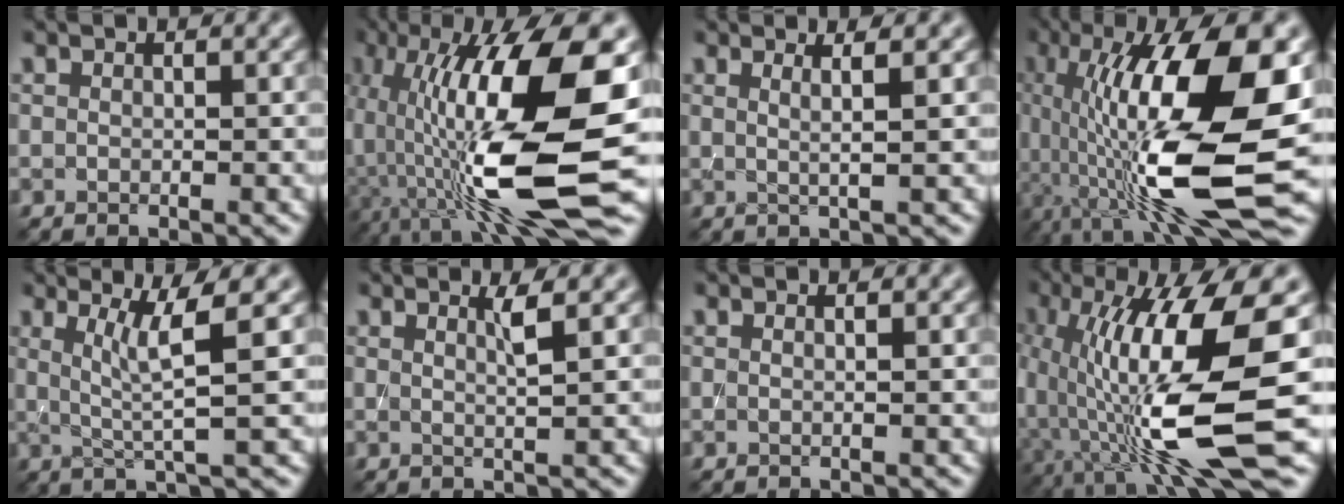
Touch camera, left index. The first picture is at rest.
{"total": 14.4, "force": [-2.4, 3.5, 13.7], "torque": [-0.246, 0.014, -0.042]}
{"total": 2.2, "force": [0.8, 0.7, 1.9], "torque": [-0.029, 0.006, -0.003]}
{"total": 14.2, "force": [-1.3, 3.9, 13.6], "torque": [-0.240, -0.003, -0.023]}
{"total": 4.2, "force": [1.2, 0.4, 4.0], "torque": [-0.075, -0.004, 0.029]}
{"total": 1.8, "force": [0.7, 0.3, 1.6], "torque": [-0.023, -0.002, 0.008]}
{"total": 0.6, "force": [0.2, 0.2, 0.5], "torque": [-0.007, -0.001, -0.003]}
{"total": 11.9, "force": [-1.5, 2.7, 11.5], "torque": [-0.208, -0.014, -0.028]}